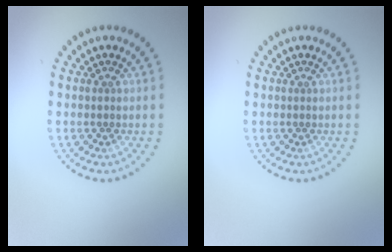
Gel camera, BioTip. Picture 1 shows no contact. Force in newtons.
{"total": 0.0}